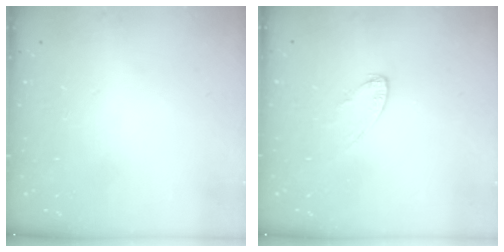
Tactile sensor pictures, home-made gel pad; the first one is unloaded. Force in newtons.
{"total": 4.1, "press": 4.1, "slide": 0.4}